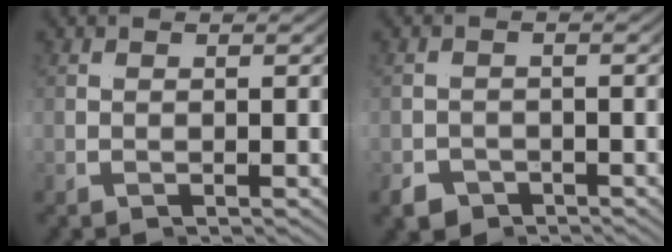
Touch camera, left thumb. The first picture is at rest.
{"total": 2.2, "force": [-1.4, 1.7, 0.1], "torque": [-0.017, -0.018, -0.021]}